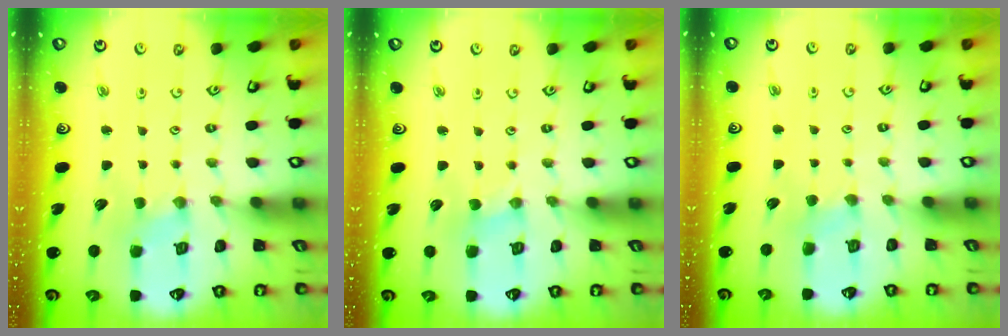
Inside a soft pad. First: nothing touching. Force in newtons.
{"total": 0.0}
{"total": 2.5, "press": 2.5, "slide": 0.4}